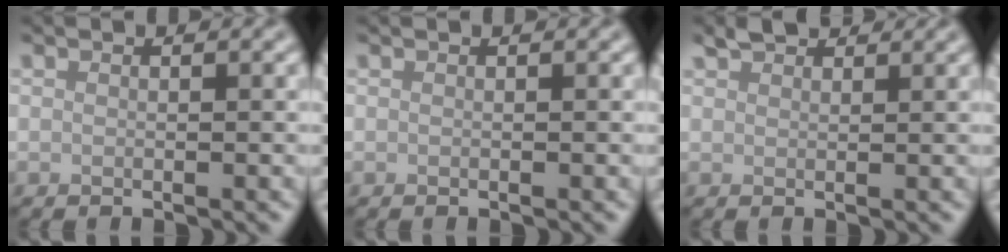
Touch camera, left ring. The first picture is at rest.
{"total": 0.0}
{"total": 2.1, "force": [2.0, 0.5, 0.6], "torque": [-0.011, 0.004, 0.039]}